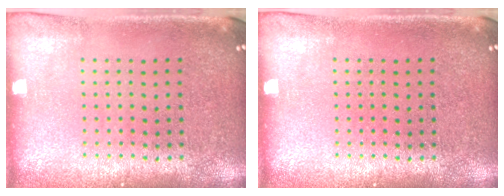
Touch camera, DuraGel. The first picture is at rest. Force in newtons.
{"total": 0.0}